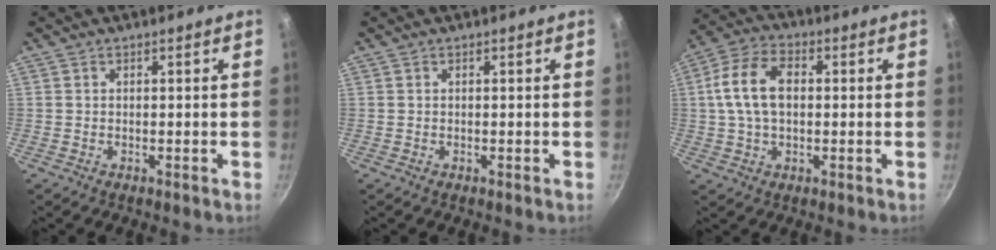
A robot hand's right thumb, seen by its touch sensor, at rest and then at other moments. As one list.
[{"total": 0.0}, {"total": 11.1, "force": [1.1, 7.1, 8.5], "torque": [-0.154, 0.022, 0.011]}]